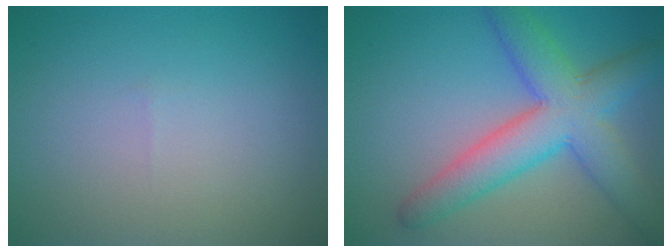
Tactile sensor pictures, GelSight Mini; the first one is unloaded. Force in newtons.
{"total": 7.4, "press": 7.4, "slide": 0.2}